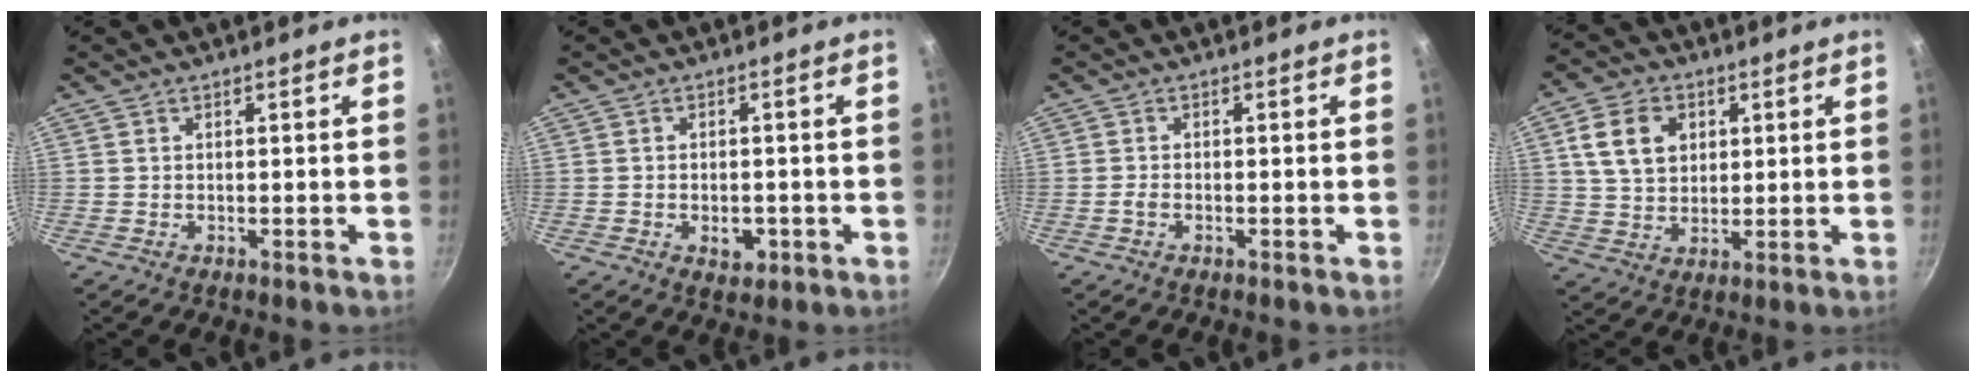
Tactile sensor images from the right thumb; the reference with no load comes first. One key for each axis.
{"total": 3.9, "fx": -1.2, "fy": 2.6, "fz": 2.7, "tx": -0.029, "ty": 0.006, "tz": -0.013}
{"total": 1.2, "fx": -0.7, "fy": 0.5, "fz": 0.8, "tx": -0.026, "ty": 0.006, "tz": -0.018}
{"total": 9.8, "fx": 2.8, "fy": 7.3, "fz": 5.9, "tx": -0.088, "ty": 0.001, "tz": 0.050}